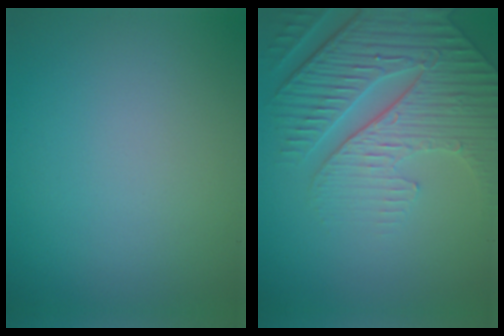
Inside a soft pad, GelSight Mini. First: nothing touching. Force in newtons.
{"total": 6.9, "press": 5.7, "slide": 3.9}